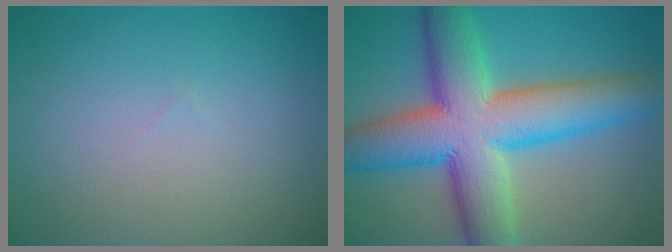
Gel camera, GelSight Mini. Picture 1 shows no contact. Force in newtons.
{"total": 12.8, "press": 12.8, "slide": 0.2}